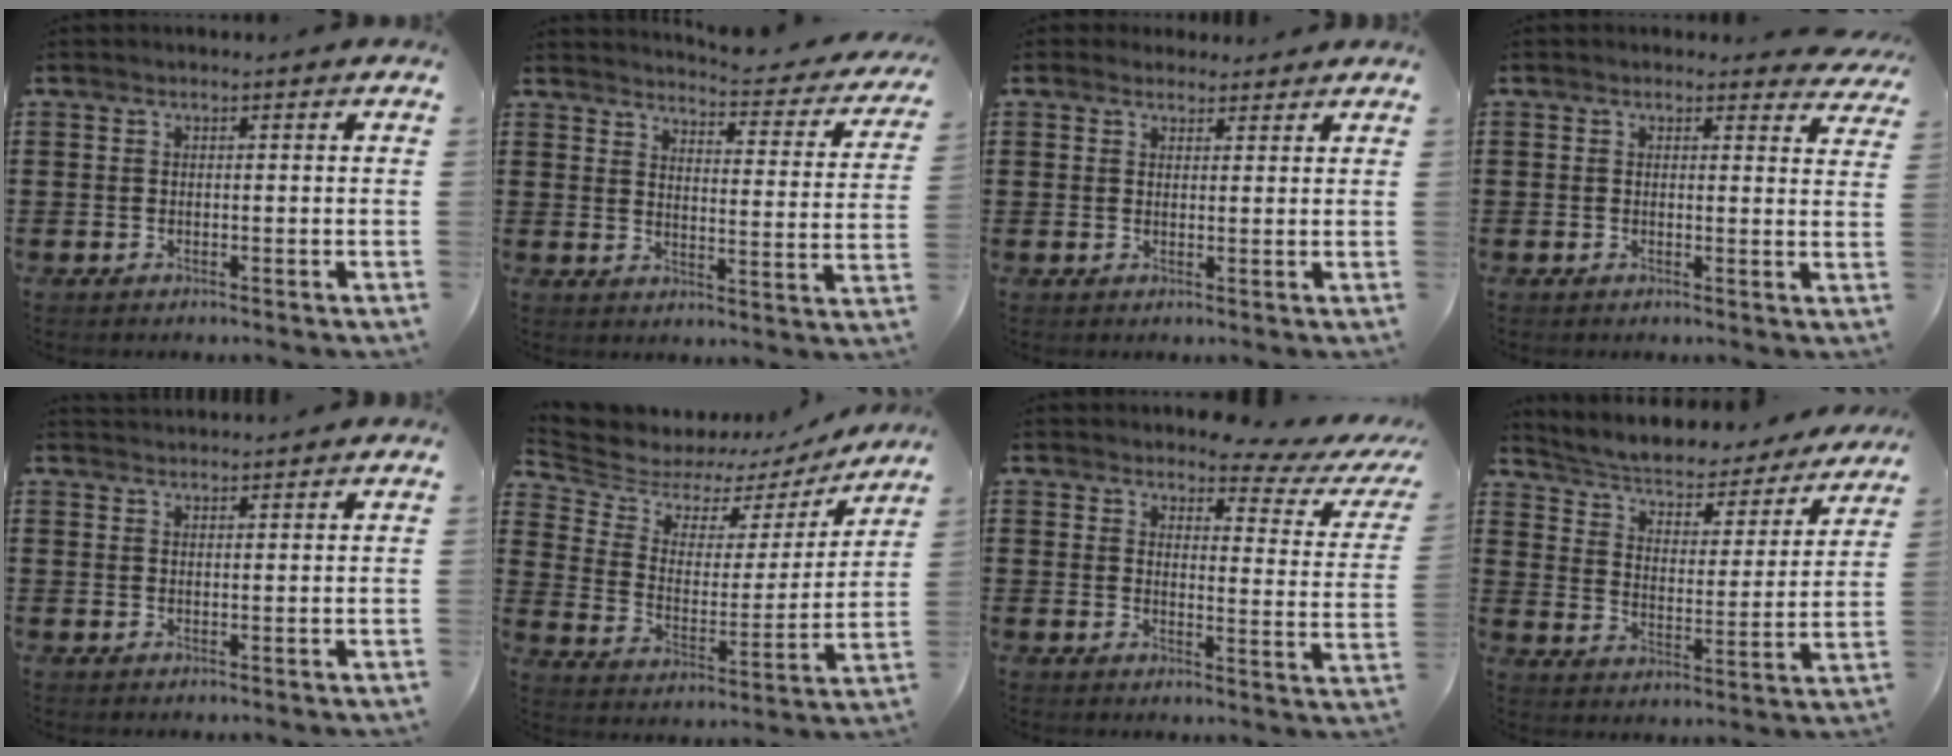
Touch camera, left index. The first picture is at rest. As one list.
[{"total": 3.5, "force": [3.4, -0.3, 1.0], "torque": [-0.032, -0.033, 0.050]}, {"total": 2.4, "force": [2.1, 1.1, 0.2], "torque": [-0.002, 0.000, 0.040]}, {"total": 1.5, "force": [1.3, 0.6, 0.3], "torque": [-0.004, -0.001, 0.023]}, {"total": 1.7, "force": [1.7, 0.0, -0.1], "torque": [-0.002, 0.000, 0.033]}, {"total": 5.9, "force": [5.3, 2.4, 0.7], "torque": [-0.053, -0.039, 0.089]}, {"total": 3.7, "force": [3.3, 0.6, 1.6], "torque": [-0.036, -0.021, 0.049]}, {"total": 3.6, "force": [2.8, 1.6, 1.6], "torque": [-0.051, -0.024, 0.036]}]